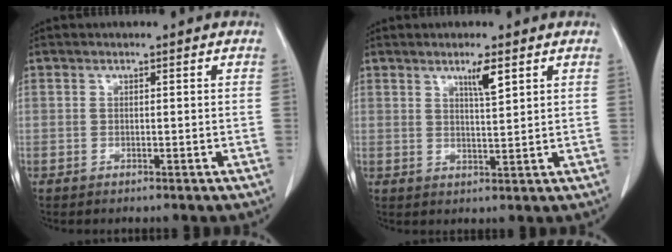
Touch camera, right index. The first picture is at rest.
{"total": 3.5, "force": [2.1, 0.1, 2.8], "torque": [-0.052, -0.005, 0.037]}